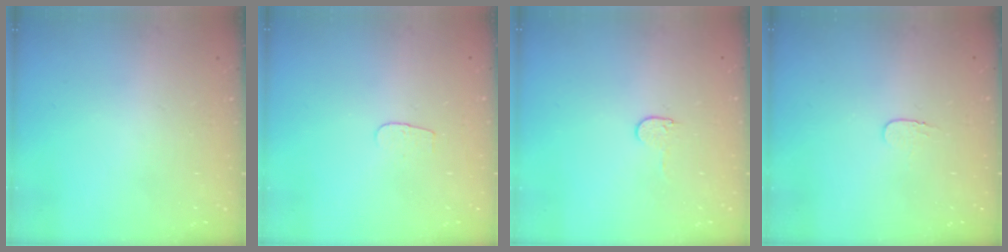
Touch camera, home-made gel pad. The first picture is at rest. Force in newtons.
{"total": 3.7, "press": 3.6, "slide": 0.4}
{"total": 3.8, "press": 3.8, "slide": 0.4}
{"total": 3.6, "press": 3.6, "slide": 0.4}